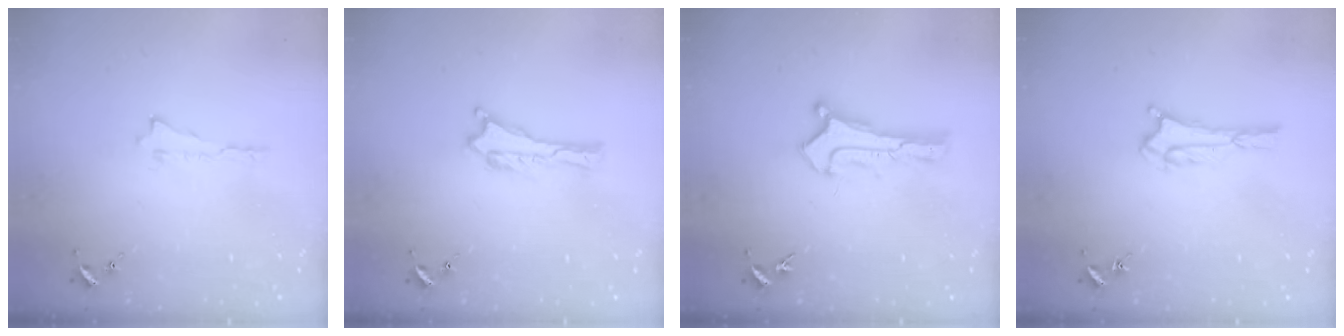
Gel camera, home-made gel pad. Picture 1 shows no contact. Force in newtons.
{"total": 0.0}
{"total": 0.8, "press": 0.8, "slide": 0.0}
{"total": 3.3, "press": 3.3, "slide": 0.4}